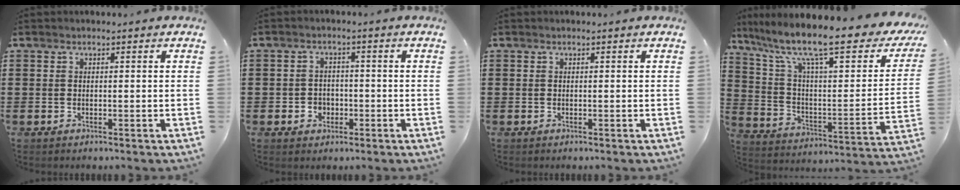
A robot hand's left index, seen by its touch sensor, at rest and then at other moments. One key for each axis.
{"total": 2.5, "fx": -1.1, "fy": 2.1, "fz": 0.8, "tx": -0.022, "ty": 0.005, "tz": -0.026}
{"total": 0.0}
{"total": 13.6, "fx": 9.6, "fy": 2.4, "fz": 9.4, "tx": -0.191, "ty": -0.062, "tz": 0.150}